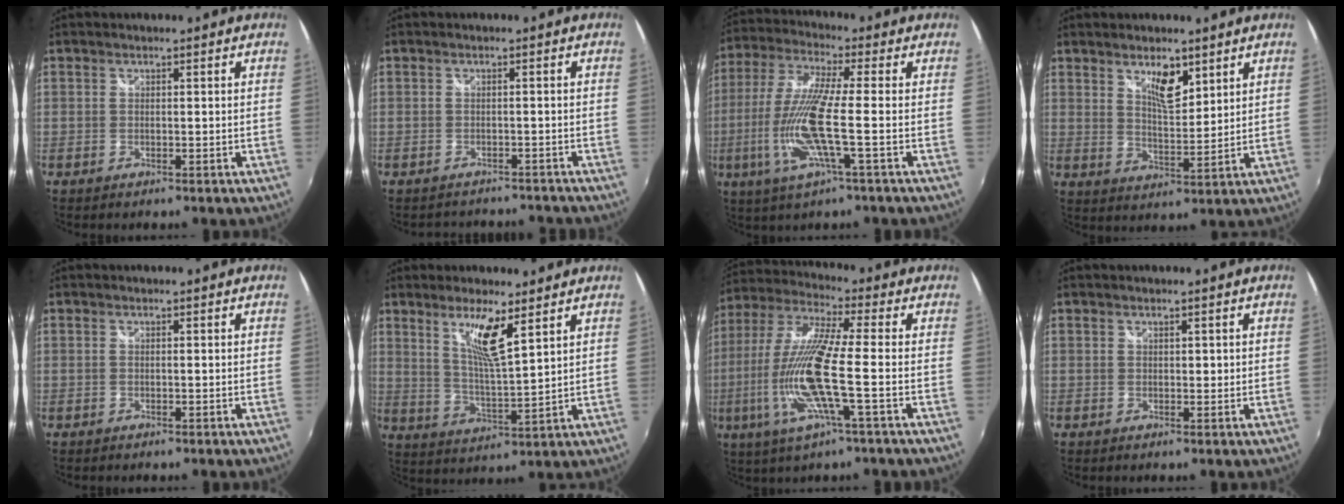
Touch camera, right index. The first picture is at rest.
{"total": 8.1, "force": [-7.5, 1.9, 2.4], "torque": [-0.047, -0.011, -0.092]}
{"total": 12.9, "force": [-3.3, 0.5, 12.5], "torque": [-0.256, -0.009, -0.058]}
{"total": 6.3, "force": [4.1, 2.1, 4.3], "torque": [-0.068, -0.001, 0.071]}
{"total": 0.0}
{"total": 8.4, "force": [5.1, 0.6, 6.6], "torque": [-0.119, -0.008, 0.095]}
{"total": 15.7, "force": [-4.0, 0.8, 15.1], "torque": [-0.301, -0.013, -0.078]}
{"total": 0.7, "force": [0.4, 0.5, 0.4], "torque": [-0.003, 0.003, 0.007]}